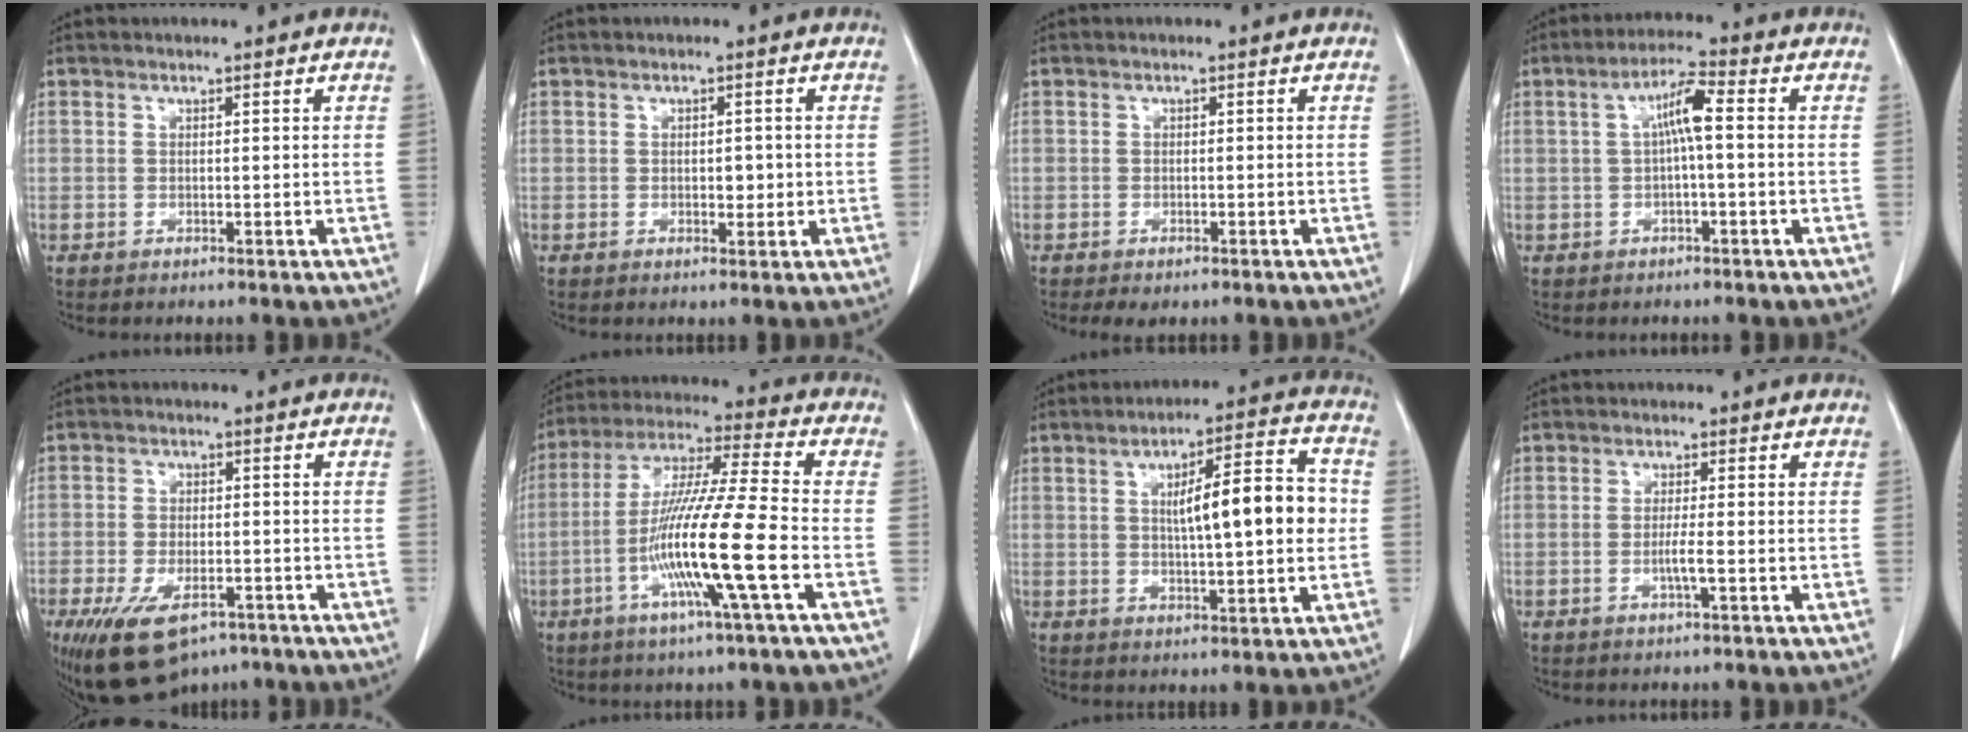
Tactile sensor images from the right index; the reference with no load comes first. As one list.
[{"total": 2.2, "force": [-0.1, 1.3, 1.8], "torque": [-0.023, 0.000, 0.002]}, {"total": 2.5, "force": [-1.7, 1.2, 1.3], "torque": [-0.018, -0.003, -0.019]}, {"total": 5.1, "force": [0.4, 0.5, 5.1], "torque": [-0.093, 0.017, 0.007]}, {"total": 11.0, "force": [-7.1, 5.2, 6.6], "torque": [-0.120, -0.007, -0.109]}, {"total": 15.8, "force": [-4.6, -1.1, 15.0], "torque": [-0.292, -0.013, -0.095]}, {"total": 12.0, "force": [1.0, 2.1, 11.8], "torque": [-0.177, 0.025, 0.015]}, {"total": 2.3, "force": [-0.7, -0.3, 2.2], "torque": [-0.043, -0.003, -0.013]}]